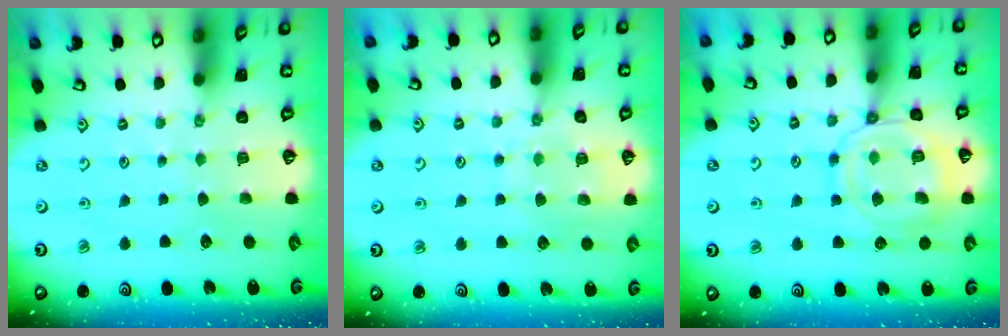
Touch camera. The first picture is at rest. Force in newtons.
{"total": 8.9, "press": 8.9, "slide": 0.5}
{"total": 13.4, "press": 13.3, "slide": 1.2}